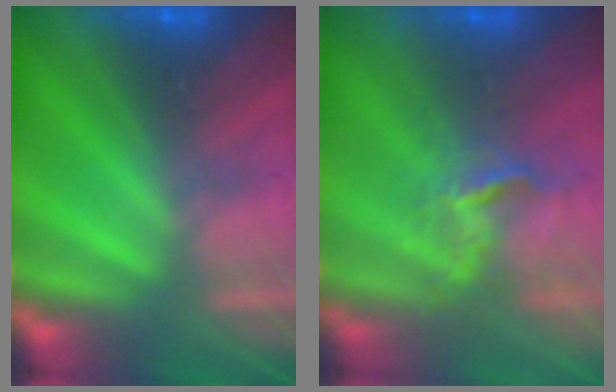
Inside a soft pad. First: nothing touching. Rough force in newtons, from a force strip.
{"total": 3.4}